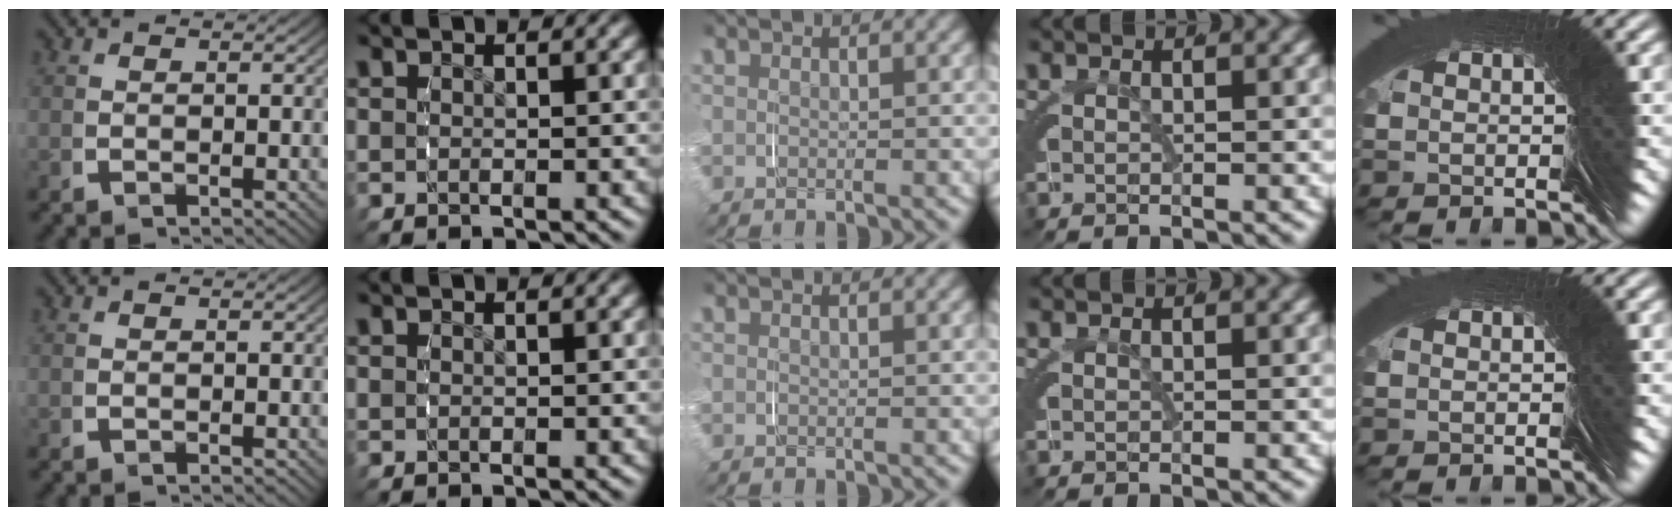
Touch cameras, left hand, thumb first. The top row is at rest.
{}